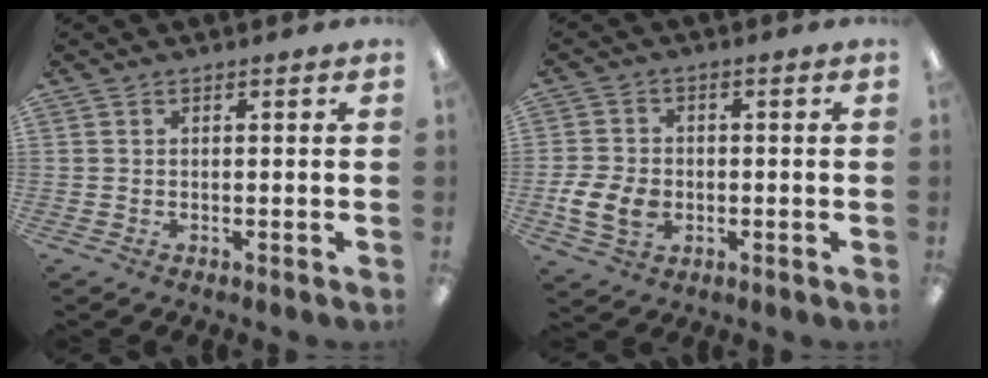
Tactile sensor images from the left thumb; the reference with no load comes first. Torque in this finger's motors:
{"motor_torque": [-0.53, 0.62, 0.10, -0.09, 0.02]}